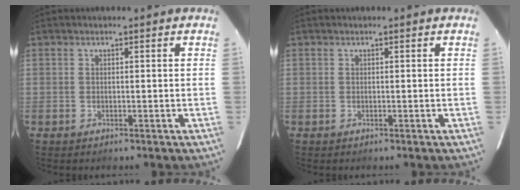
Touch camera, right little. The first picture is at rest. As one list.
[{"total": 0.0}]